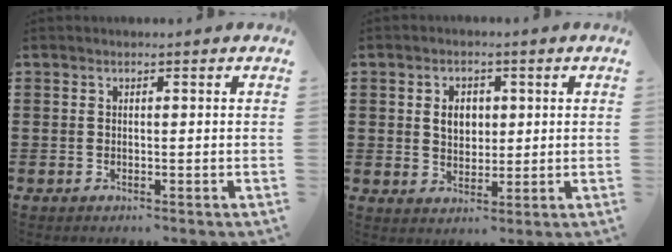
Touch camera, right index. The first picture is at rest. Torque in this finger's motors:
{"motor_torque": [0.10, 0.04, 0.49, 0.08]}